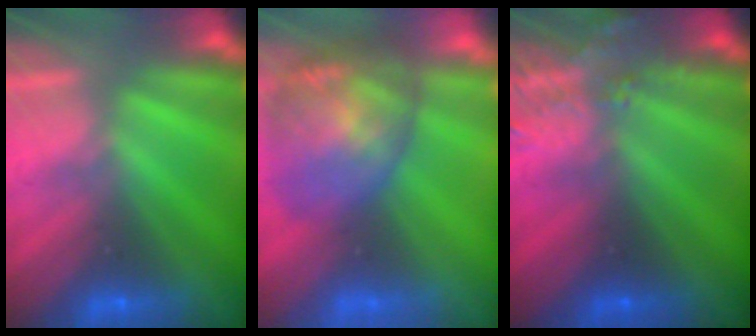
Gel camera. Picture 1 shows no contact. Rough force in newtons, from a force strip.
{"total": 6.9}
{"total": 3.7}